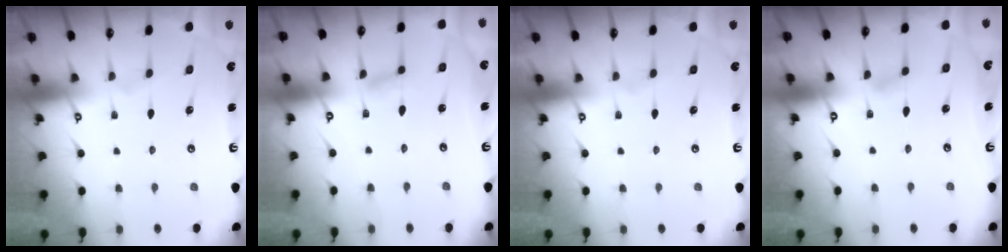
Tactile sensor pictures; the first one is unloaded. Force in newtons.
{"total": 2.9, "press": 2.9, "slide": 0.4}
{"total": 0.0}
{"total": 2.4, "press": 2.4, "slide": 0.3}